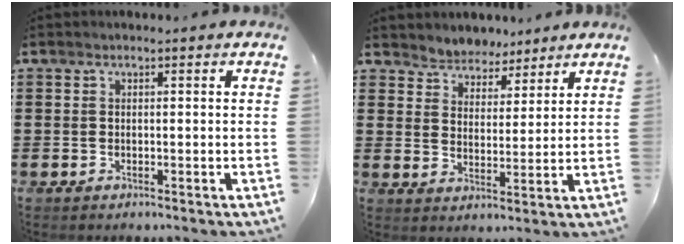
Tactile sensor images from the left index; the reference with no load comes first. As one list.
[{"total": 4.2, "force": [3.9, 1.5, -0.8], "torque": [-0.009, -0.016, 0.069]}]